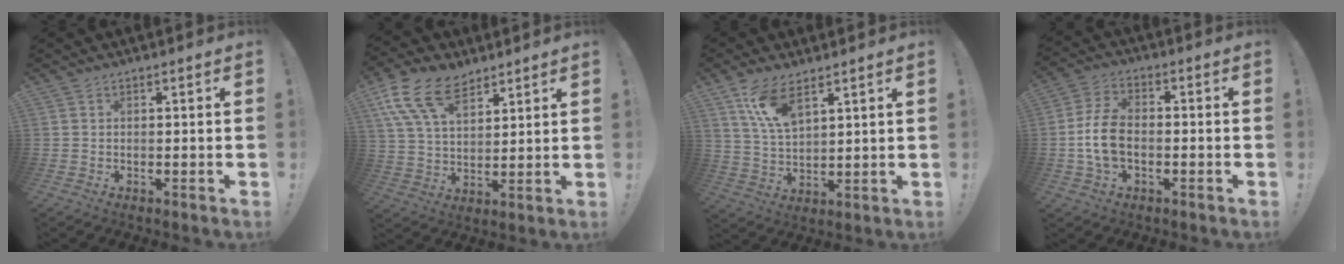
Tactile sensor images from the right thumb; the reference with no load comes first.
{"total": 15.3, "force": [9.2, 8.5, 8.8], "torque": [-0.174, -0.039, 0.174]}
{"total": 10.4, "force": [6.8, 4.1, 6.7], "torque": [-0.130, -0.025, 0.128]}
{"total": 9.8, "force": [-1.9, 6.2, 7.4], "torque": [-0.152, 0.003, -0.032]}